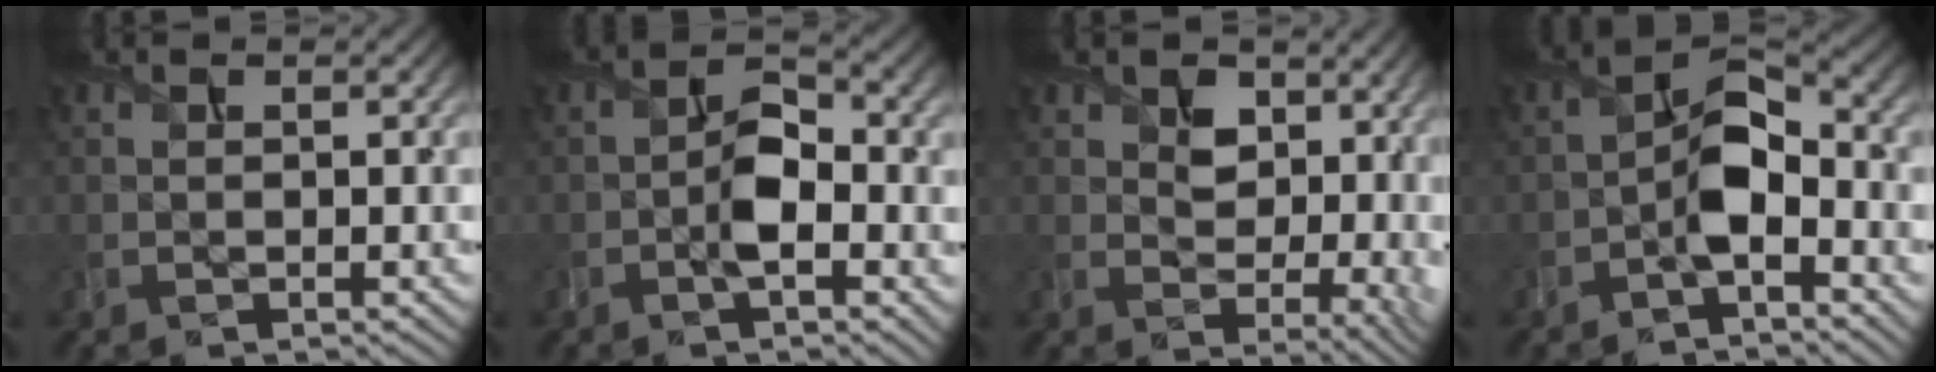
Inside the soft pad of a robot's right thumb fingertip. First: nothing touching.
{"total": 4.7, "force": [-1.3, 2.0, 4.1], "torque": [-0.074, 0.008, -0.032]}
{"total": 6.9, "force": [2.5, 4.5, 4.6], "torque": [-0.074, -0.009, 0.042]}
{"total": 5.7, "force": [-2.2, 2.4, 4.6], "torque": [-0.081, 0.014, -0.049]}